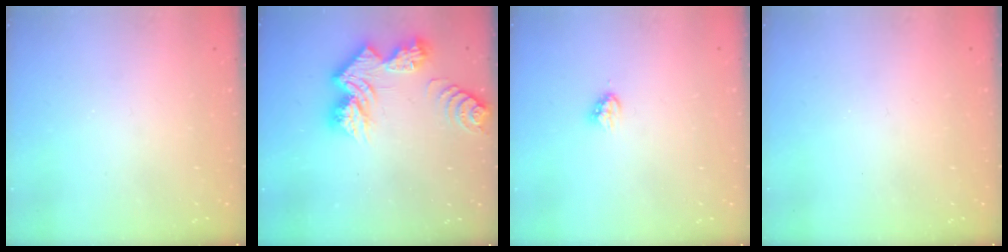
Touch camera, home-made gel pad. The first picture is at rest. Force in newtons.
{"total": 13.2, "press": 13.2, "slide": 0.6}
{"total": 3.6, "press": 3.6, "slide": 0.6}
{"total": 0.0}